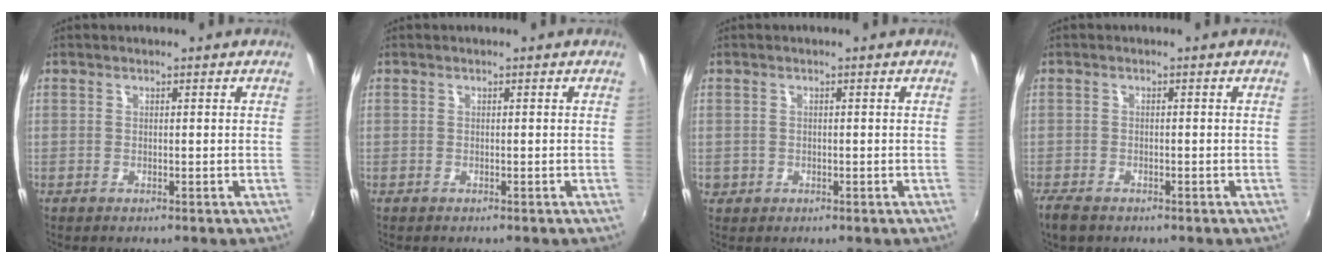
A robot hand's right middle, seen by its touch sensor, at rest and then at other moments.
{"total": 0.0}
{"total": 1.4, "force": [-0.4, 1.4, 0.3], "torque": [-0.007, -0.004, -0.005]}
{"total": 3.7, "force": [-2.8, 1.6, 1.7], "torque": [-0.045, -0.014, -0.056]}